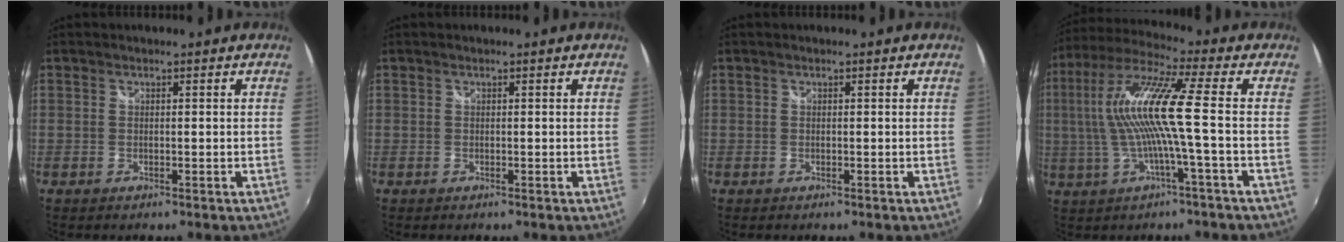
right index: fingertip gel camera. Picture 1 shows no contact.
{"total": 0.0}
{"total": 0.0}
{"total": 12.6, "force": [-0.8, -0.8, 12.6], "torque": [-0.236, 0.004, -0.013]}